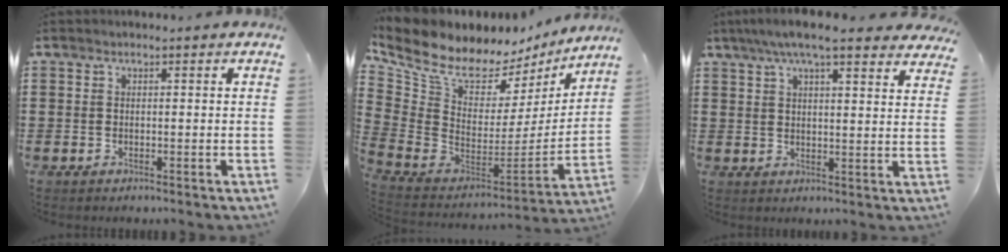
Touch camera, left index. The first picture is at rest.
{"total": 7.7, "force": [6.1, 3.8, 2.7], "torque": [-0.094, -0.059, 0.109]}
{"total": 7.4, "force": [6.2, 0.8, 4.1], "torque": [-0.095, -0.012, 0.110]}